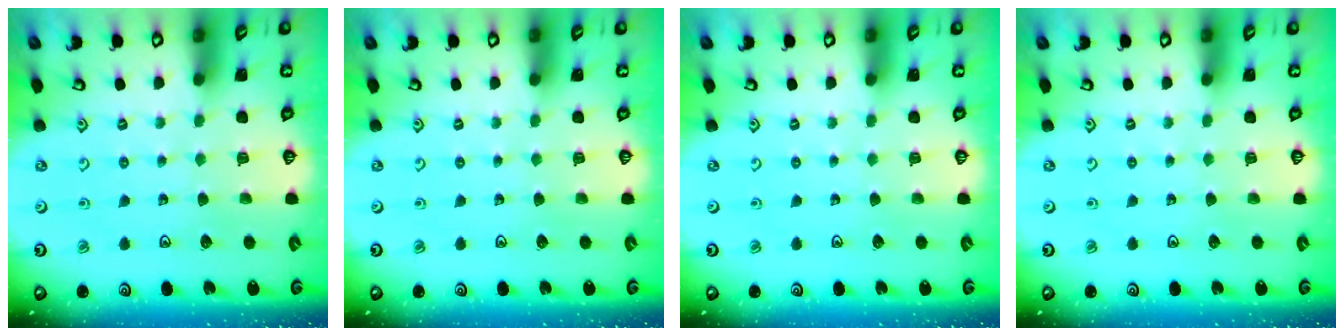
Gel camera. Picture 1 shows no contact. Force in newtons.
{"total": 0.0}
{"total": 0.0}
{"total": 0.0}